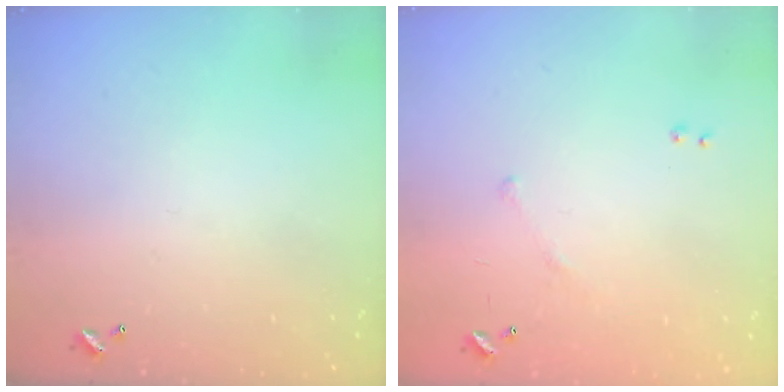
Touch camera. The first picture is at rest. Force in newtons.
{"total": 7.9, "press": 7.9, "slide": 0.7}